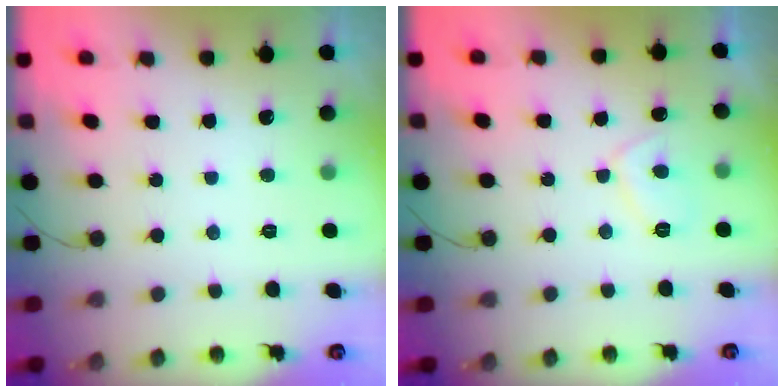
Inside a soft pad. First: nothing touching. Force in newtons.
{"total": 4.3, "press": 4.2, "slide": 0.7}